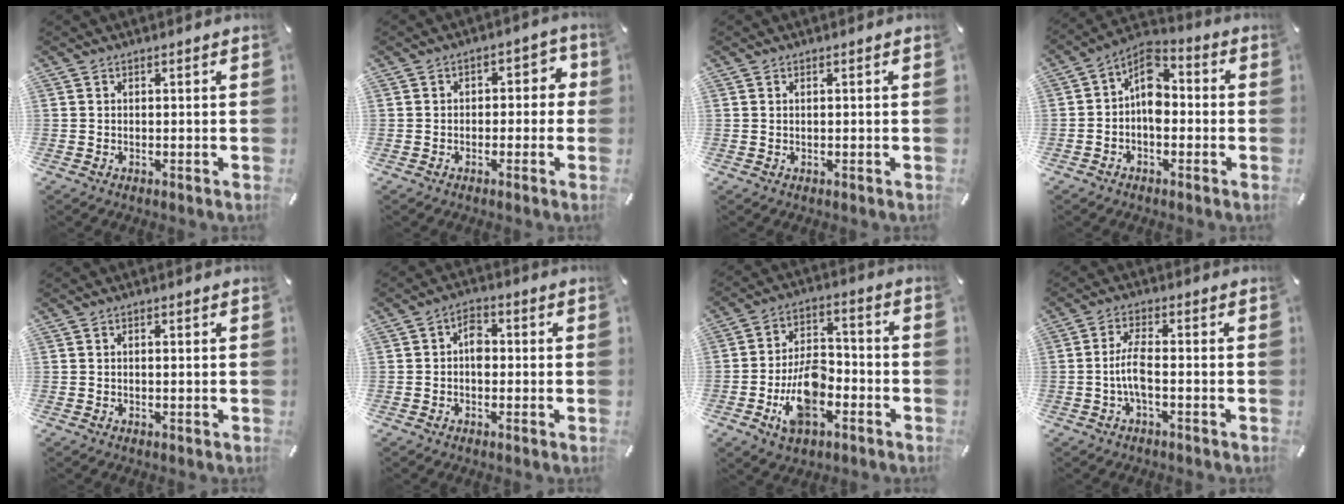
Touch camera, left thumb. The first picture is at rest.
{"total": 5.0, "force": [-0.9, 3.8, 3.0], "torque": [-0.035, 0.013, -0.026]}
{"total": 0.6, "force": [0.2, 0.2, 0.5], "torque": [-0.010, 0.002, 0.002]}
{"total": 8.5, "force": [-0.6, 5.6, 6.3], "torque": [-0.117, 0.001, -0.012]}
{"total": 0.9, "force": [0.1, 0.3, 0.9], "torque": [-0.017, 0.002, 0.000]}
{"total": 4.3, "force": [-0.3, 2.9, 3.2], "torque": [-0.052, 0.009, -0.008]}
{"total": 13.0, "force": [-5.0, 7.9, 9.0], "torque": [-0.156, 0.020, -0.088]}
{"total": 6.3, "force": [-1.1, 2.0, 5.8], "torque": [-0.130, -0.005, -0.027]}